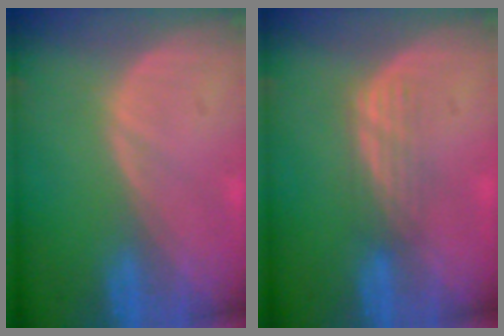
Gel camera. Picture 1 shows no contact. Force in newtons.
{"total": 3.1, "press": 2.6, "slide": 1.6}